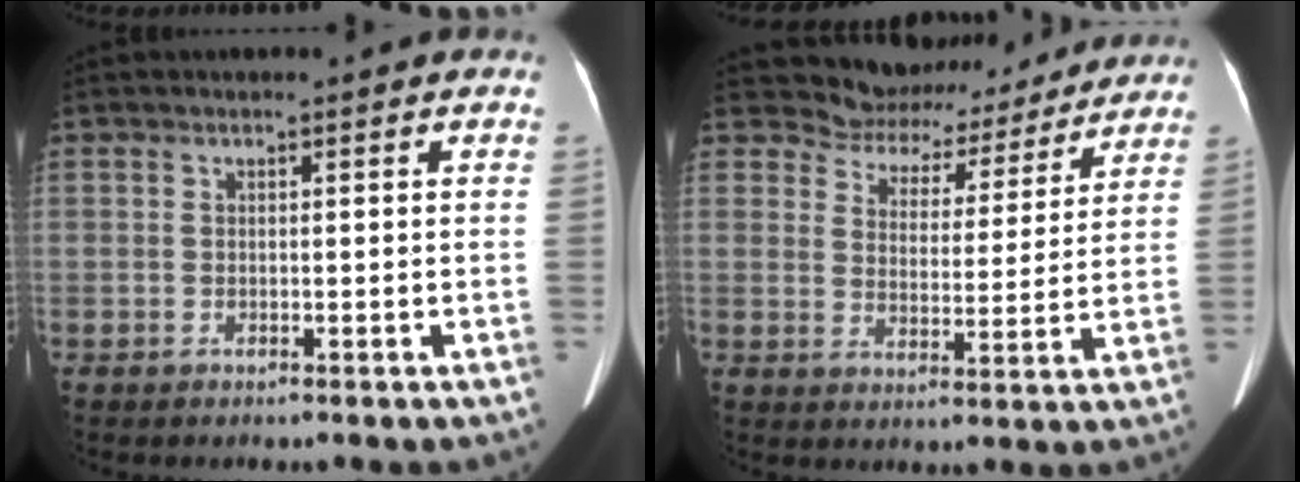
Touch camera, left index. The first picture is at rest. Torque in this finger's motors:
{"motor_torque": [0.30, -0.38, -0.01, -0.06]}